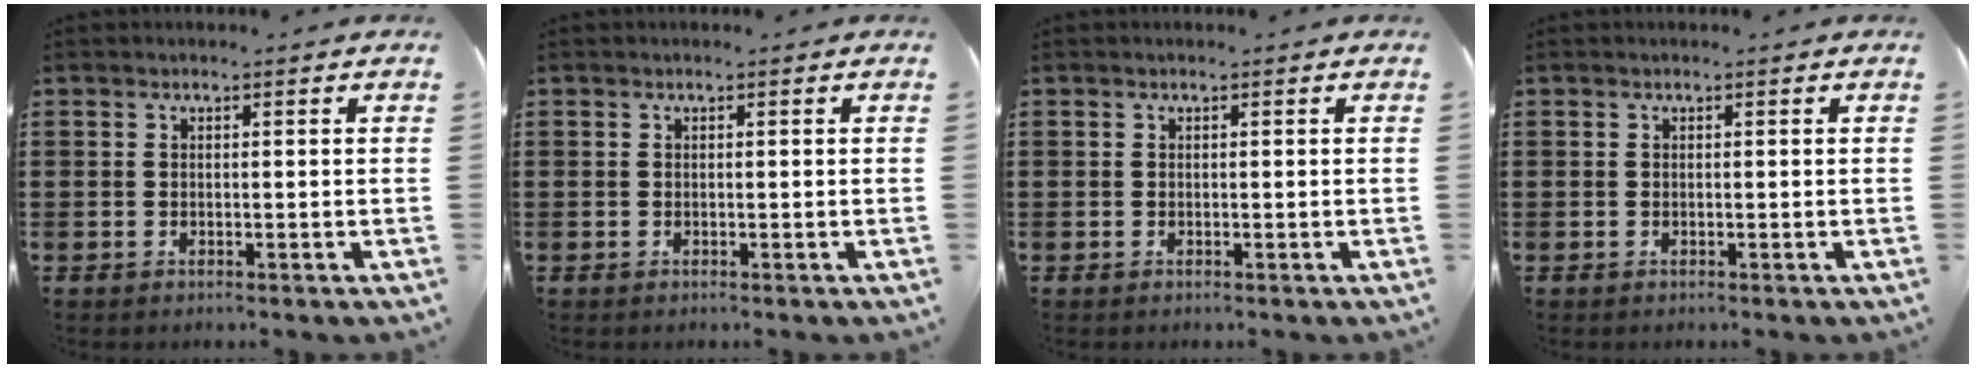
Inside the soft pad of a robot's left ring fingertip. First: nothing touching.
{"total": 0.0}
{"total": 0.0}
{"total": 0.0}